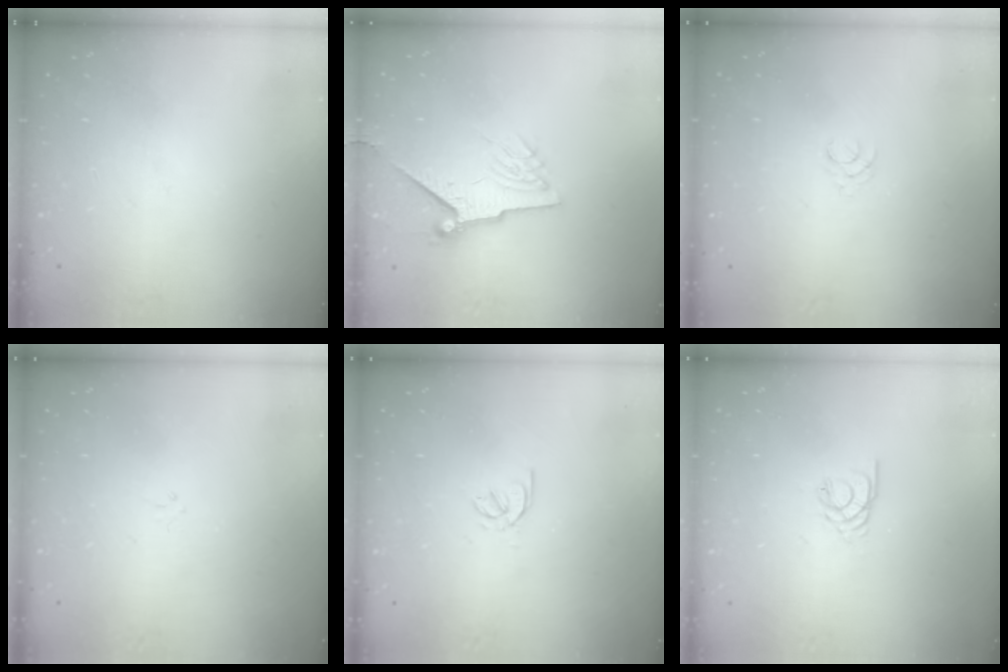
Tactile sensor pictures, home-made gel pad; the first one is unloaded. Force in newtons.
{"total": 9.1, "press": 9.1, "slide": 1.0}
{"total": 1.5, "press": 1.5, "slide": 0.2}
{"total": 0.0}
{"total": 2.4, "press": 2.4, "slide": 0.5}
{"total": 2.2, "press": 2.1, "slide": 0.4}